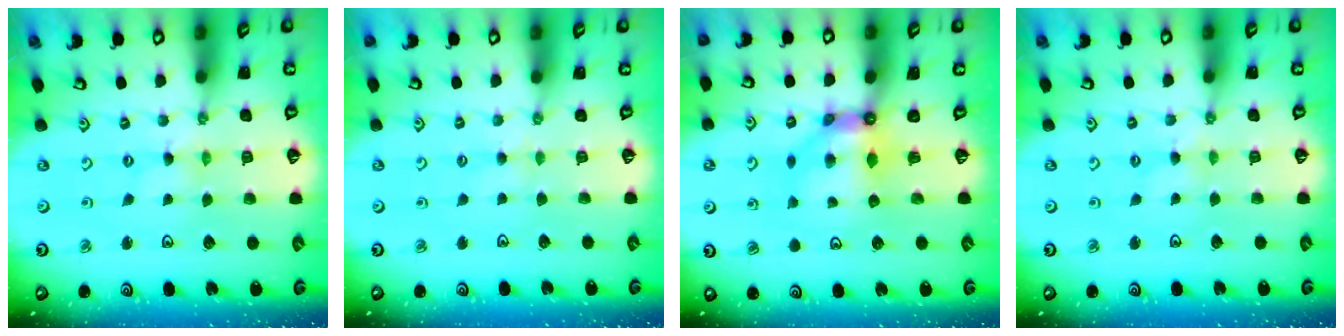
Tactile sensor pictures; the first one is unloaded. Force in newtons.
{"total": 1.5, "press": 1.5, "slide": 0.3}
{"total": 7.5, "press": 7.5, "slide": 0.9}
{"total": 0.5, "press": 0.5, "slide": 0.2}